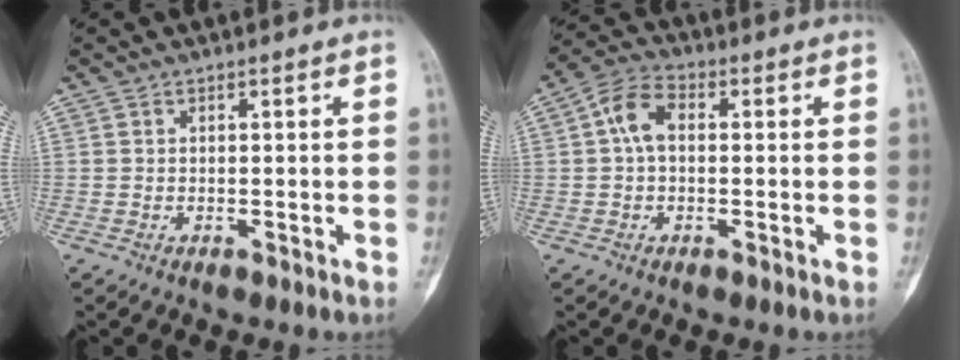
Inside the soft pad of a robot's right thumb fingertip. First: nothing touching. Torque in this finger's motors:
{"motor_torque": [0.58, 0.54, 0.22, -0.30, 0.18]}